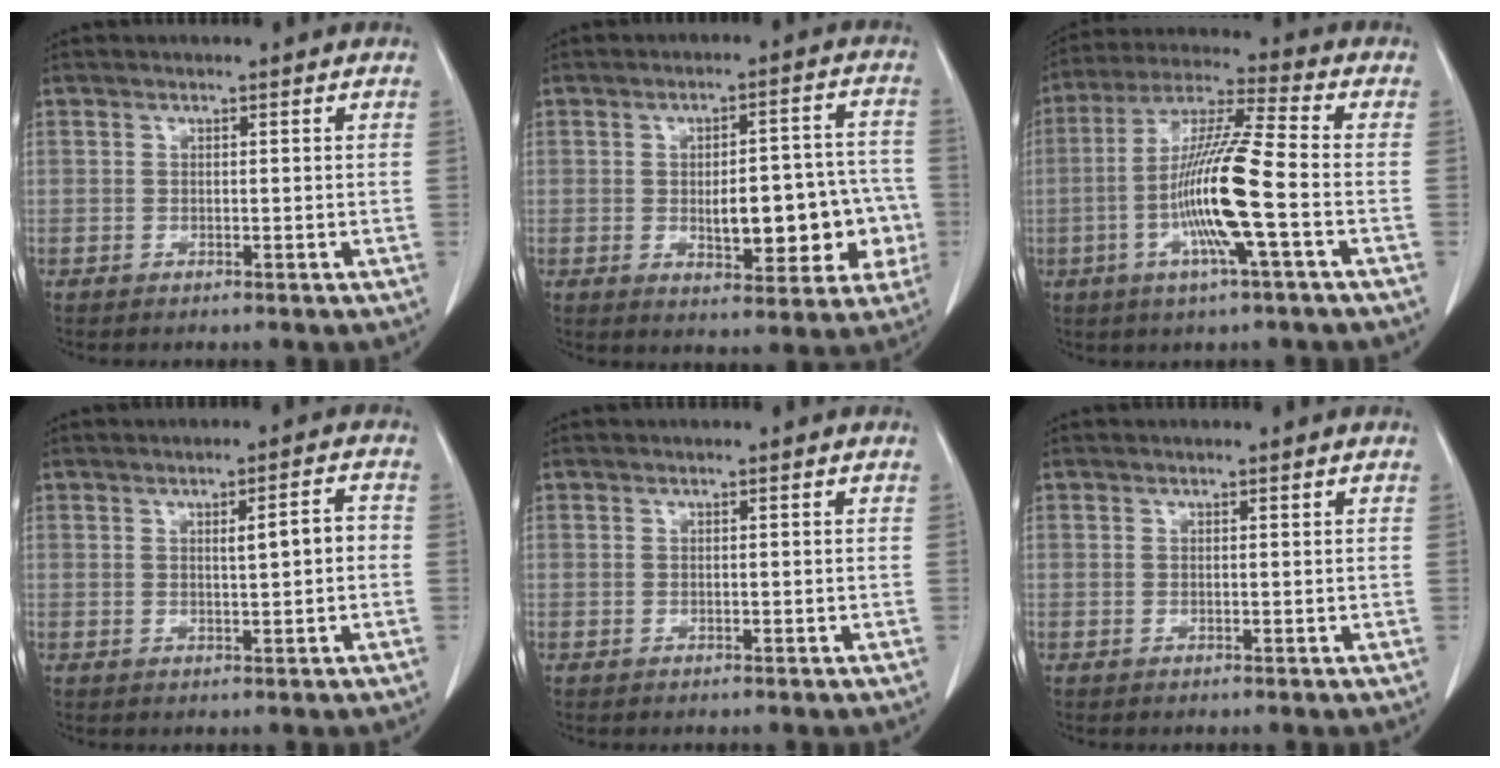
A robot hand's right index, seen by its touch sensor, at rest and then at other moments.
{"total": 13.9, "force": [-2.5, 5.9, 12.4], "torque": [-0.149, 0.037, -0.017]}
{"total": 14.8, "force": [-3.5, 0.3, 14.3], "torque": [-0.283, -0.005, -0.073]}
{"total": 4.4, "force": [0.2, 1.1, 4.3], "torque": [-0.070, 0.012, 0.008]}
{"total": 0.0}
{"total": 0.0}